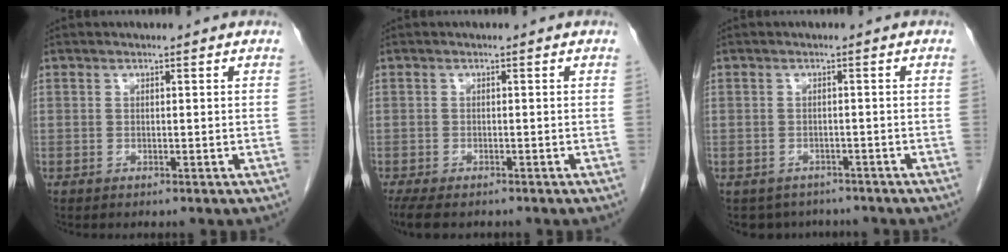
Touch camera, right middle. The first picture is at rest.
{"total": 6.3, "force": [-5.0, 2.1, 3.2], "torque": [-0.058, -0.015, -0.080]}
{"total": 4.9, "force": [-4.1, 2.6, 0.2], "torque": [0.005, 0.005, -0.053]}